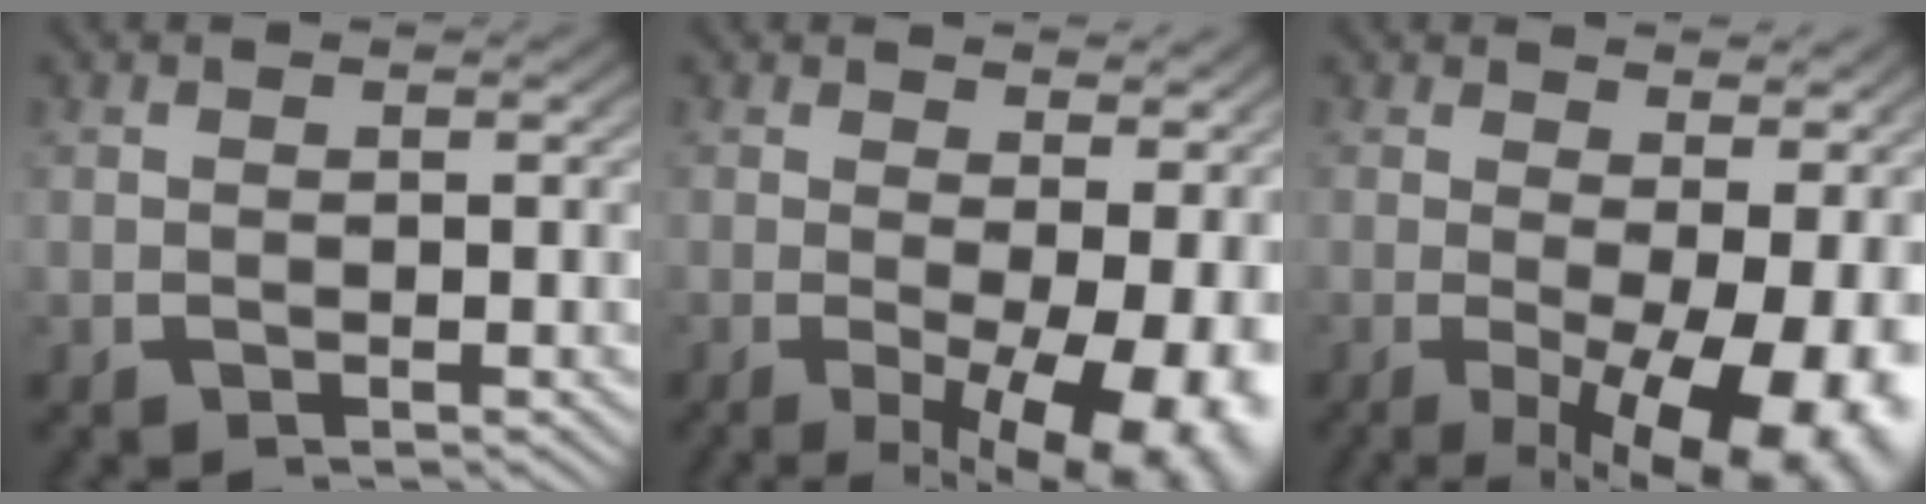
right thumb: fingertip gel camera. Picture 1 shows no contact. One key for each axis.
{"total": 9.0, "fx": -1.8, "fy": 4.7, "fz": 7.5, "tx": -0.103, "ty": -0.043, "tz": -0.011}
{"total": 10.5, "fx": -2.2, "fy": 5.6, "fz": 8.6, "tx": -0.118, "ty": -0.048, "tz": -0.013}